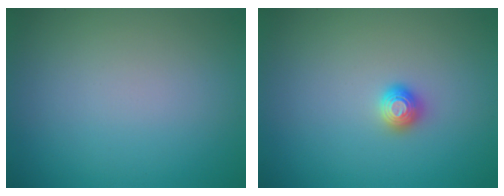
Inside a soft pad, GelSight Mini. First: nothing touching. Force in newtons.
{"total": 1.2, "press": 1.1, "slide": 0.2}